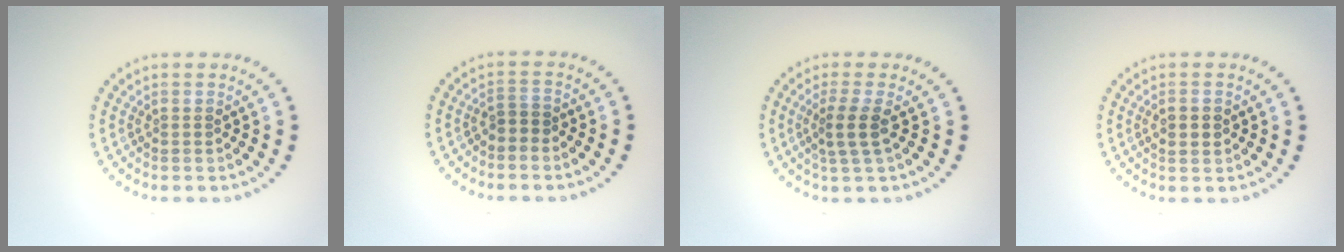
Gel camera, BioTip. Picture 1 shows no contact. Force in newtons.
{"total": 1.3, "press": 1.0, "slide": 0.8}
{"total": 2.2, "press": 1.8, "slide": 1.4}
{"total": 1.6, "press": 1.6, "slide": 0.1}